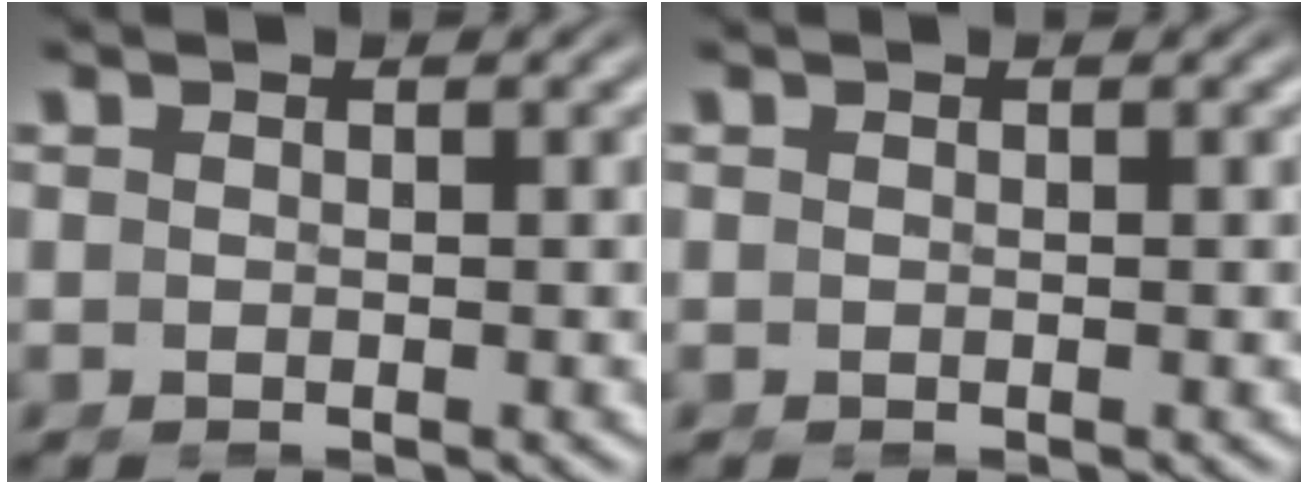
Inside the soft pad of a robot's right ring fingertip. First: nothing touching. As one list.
[{"total": 0.0}]